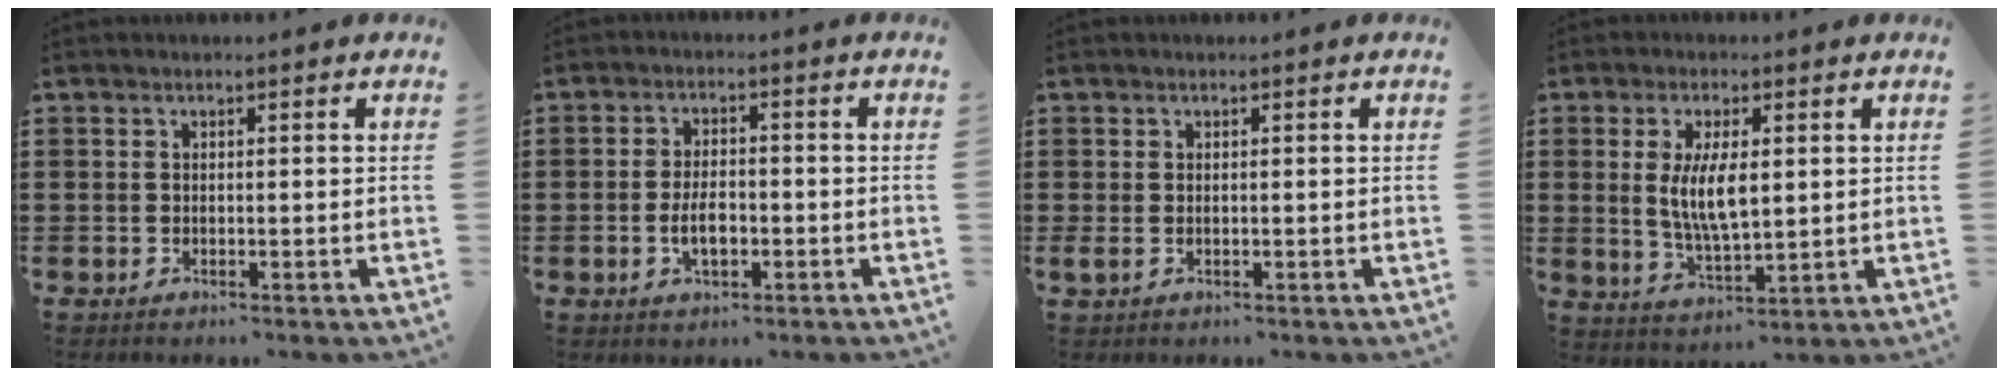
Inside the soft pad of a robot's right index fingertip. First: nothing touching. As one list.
[{"total": 4.4, "force": [-1.2, 2.1, 3.6], "torque": [-0.064, 0.000, -0.025]}, {"total": 0.5, "force": [0.0, 0.2, 0.5], "torque": [-0.010, 0.000, 0.000]}, {"total": 7.5, "force": [0.9, 2.8, 6.9], "torque": [-0.133, 0.002, 0.012]}]